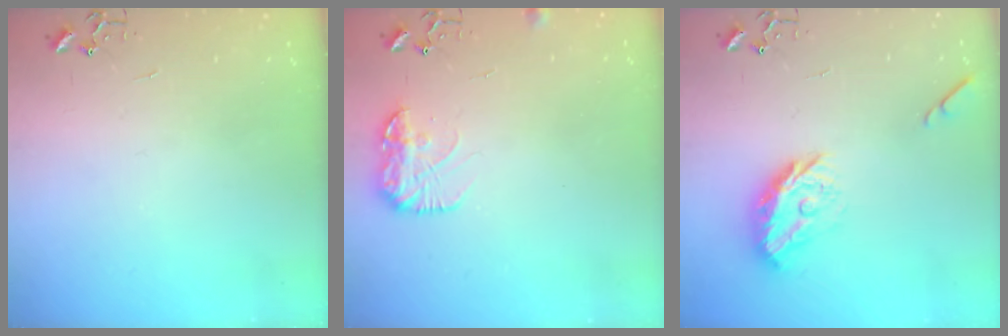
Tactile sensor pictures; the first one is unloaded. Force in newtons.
{"total": 10.3, "press": 10.3, "slide": 0.8}
{"total": 13.8, "press": 13.8, "slide": 0.6}